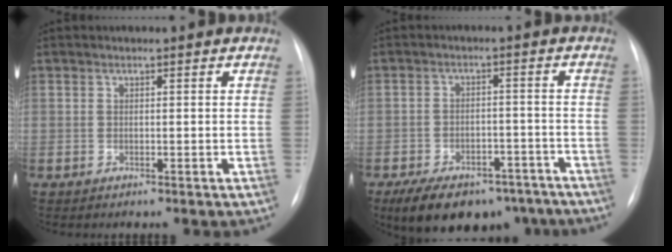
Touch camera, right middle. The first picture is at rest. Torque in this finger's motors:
{"motor_torque": [1.08, -1.06, 0.15, 0.06]}